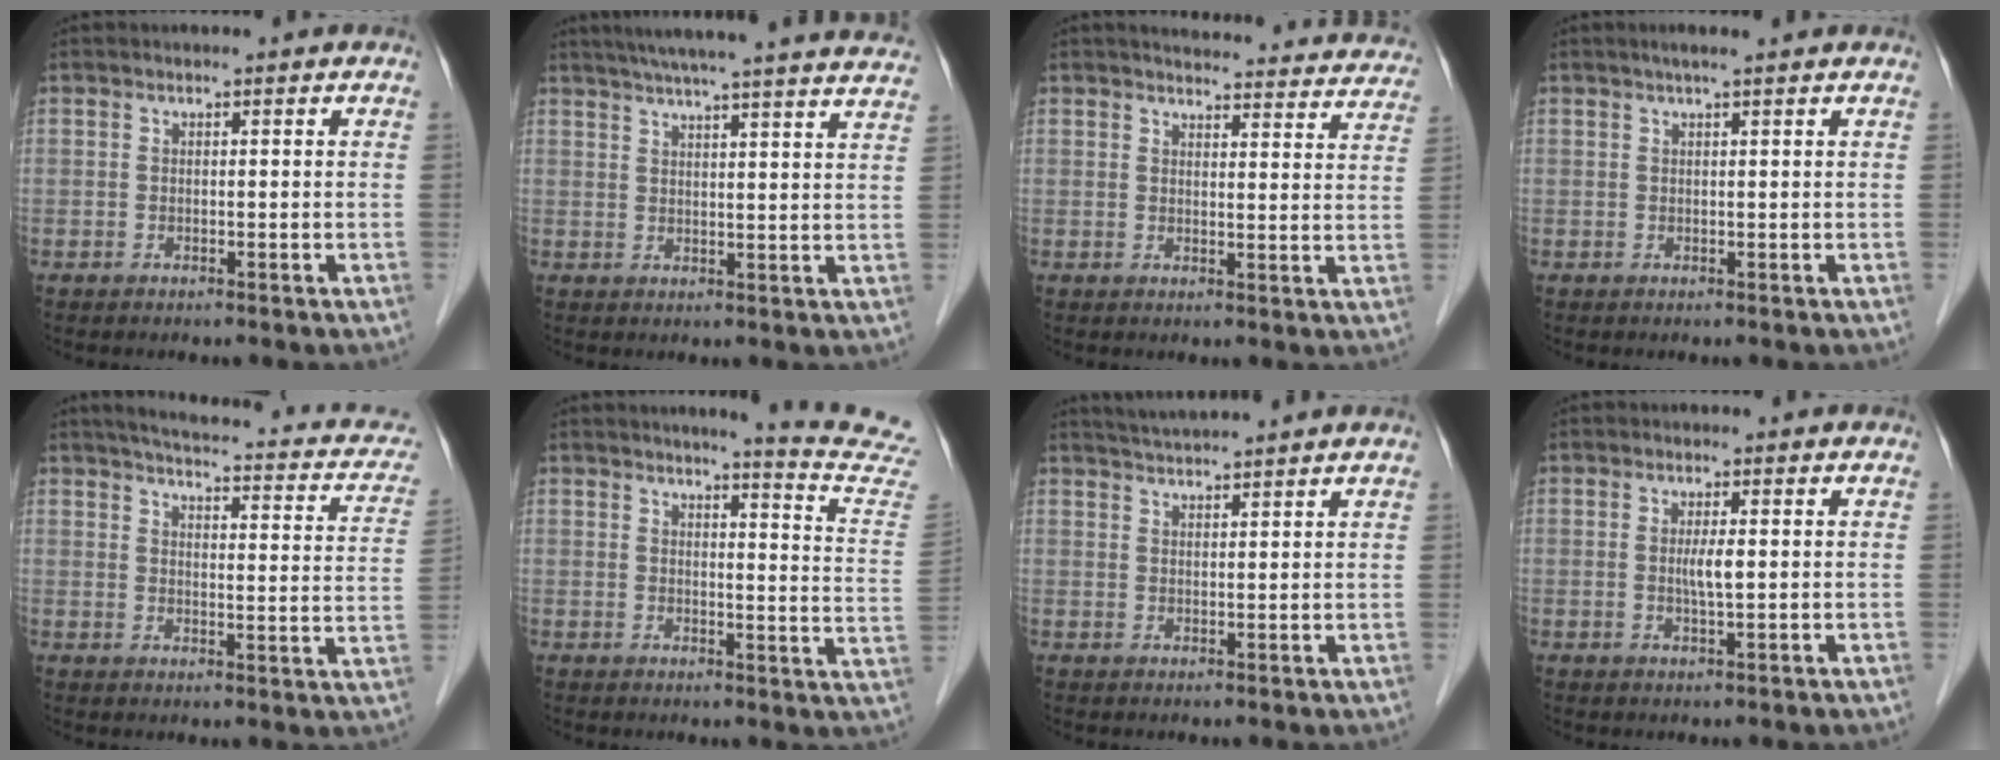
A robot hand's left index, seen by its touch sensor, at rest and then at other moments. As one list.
[{"total": 26.1, "force": [23.5, 0.4, 11.2], "torque": [-0.176, -0.013, 0.290]}, {"total": 22.7, "force": [21.7, 4.2, 5.4], "torque": [-0.054, -0.035, 0.238]}, {"total": 3.4, "force": [2.7, -0.1, 2.1], "torque": [-0.026, 0.024, 0.037]}, {"total": 18.5, "force": [14.7, 4.9, 10.1], "torque": [-0.119, 0.012, 0.157]}, {"total": 13.7, "force": [13.1, -1.4, 3.8], "torque": [-0.041, -0.103, 0.125]}, {"total": 5.9, "force": [5.5, -0.8, 1.9], "torque": [-0.036, 0.026, 0.087]}, {"total": 2.5, "force": [0.1, 0.2, 2.5], "torque": [-0.049, -0.002, 0.002]}]